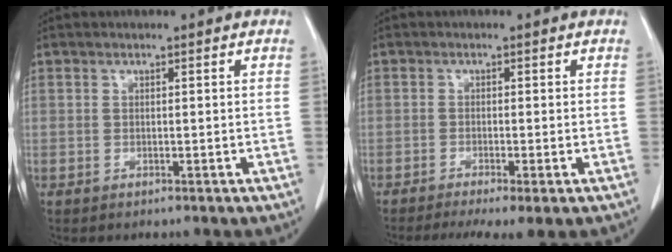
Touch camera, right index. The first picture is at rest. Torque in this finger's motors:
{"motor_torque": [0.76, -0.73, 0.21, 0.04]}